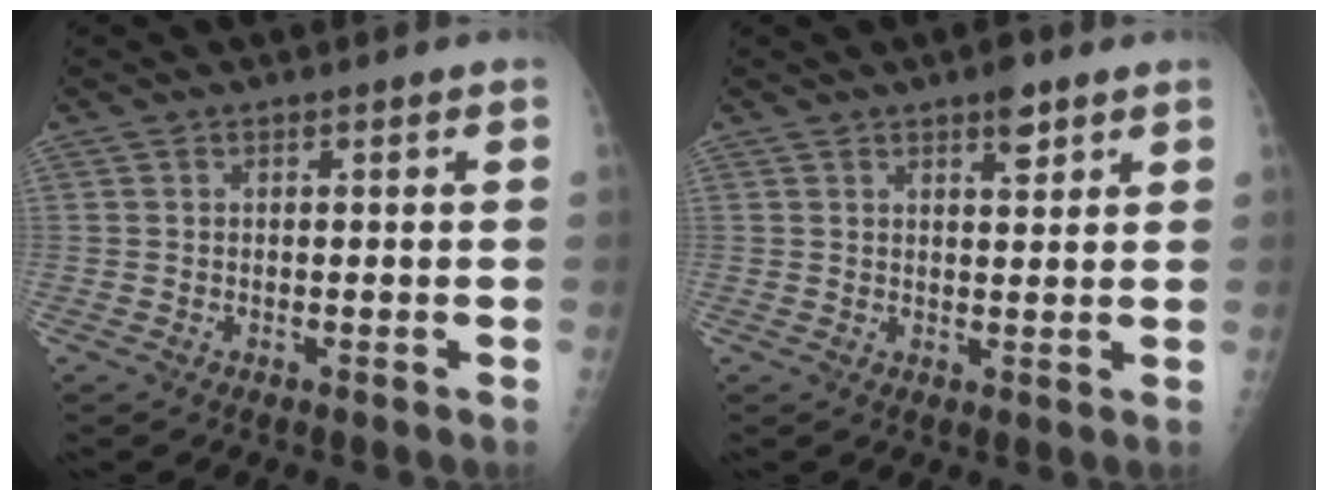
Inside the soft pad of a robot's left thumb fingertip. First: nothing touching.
{"total": 3.6, "force": [2.4, 1.3, 2.4], "torque": [-0.026, -0.013, 0.034]}